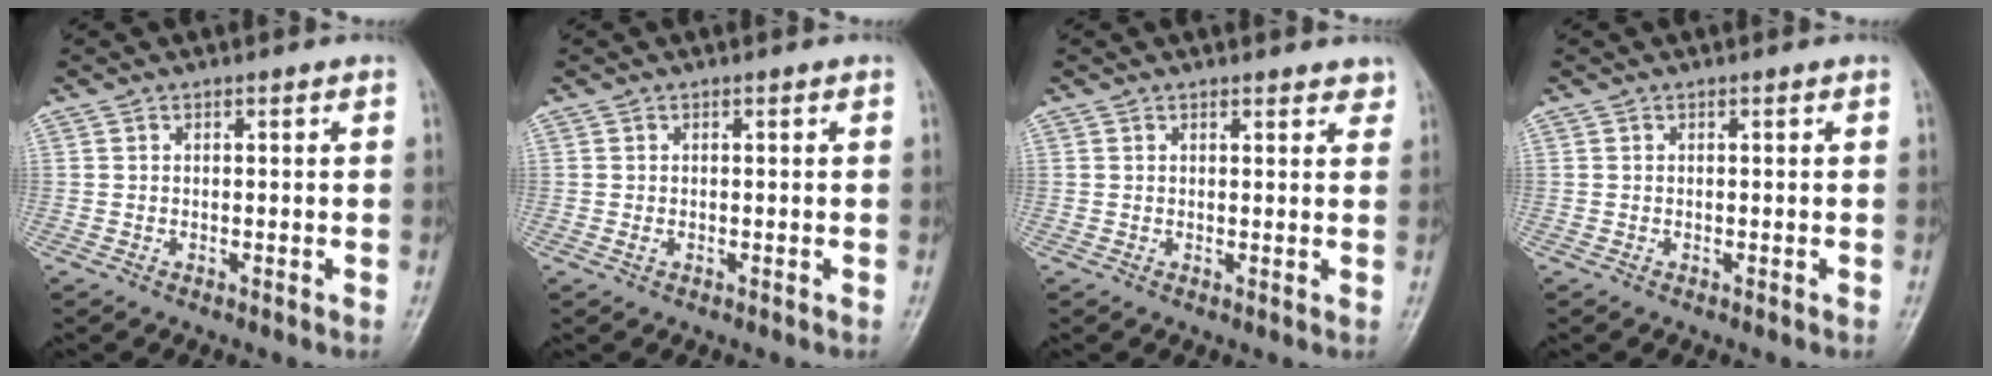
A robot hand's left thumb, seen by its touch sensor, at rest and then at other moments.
{"total": 0.6, "force": [-0.1, 0.4, 0.5], "torque": [-0.007, 0.004, 0.002]}
{"total": 2.5, "force": [2.2, 1.0, 0.9], "torque": [0.009, -0.007, 0.020]}
{"total": 0.0}